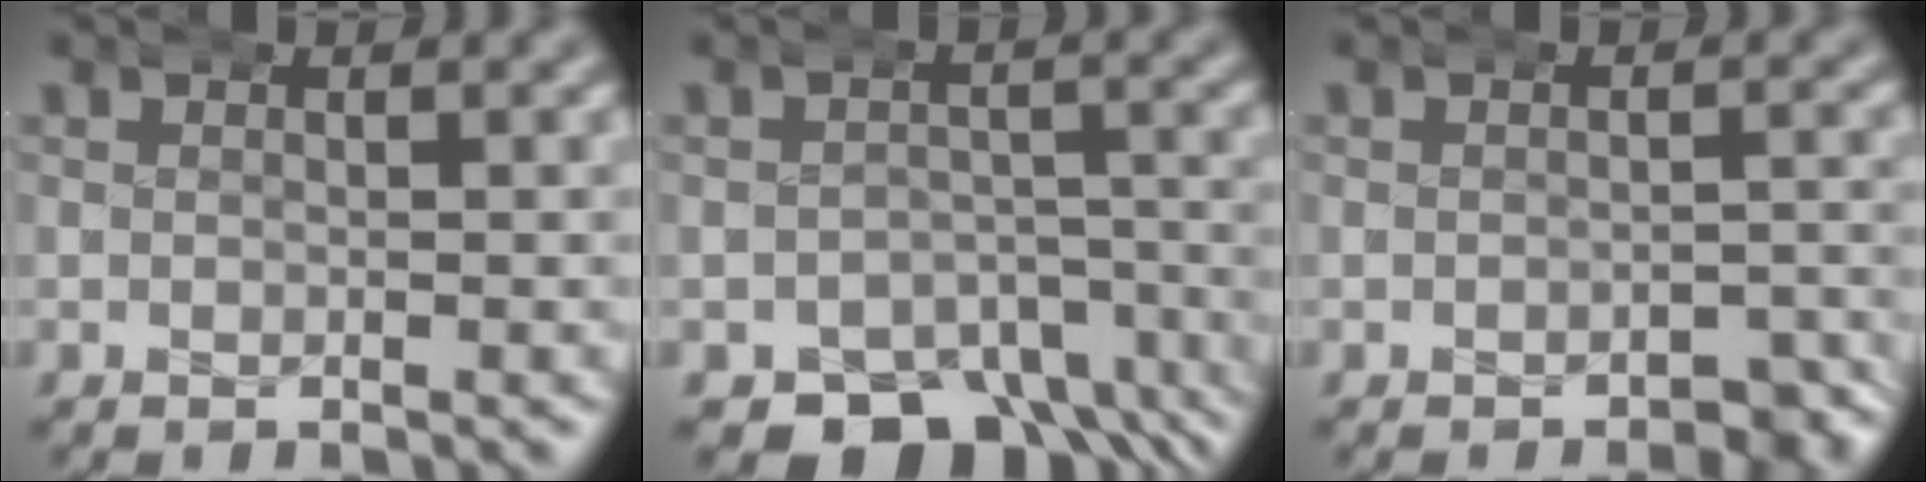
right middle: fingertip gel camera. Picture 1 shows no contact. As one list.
[{"total": 8.6, "force": [-6.3, 4.8, 3.3], "torque": [-0.045, -0.027, -0.091]}, {"total": 2.9, "force": [-2.5, 1.0, 1.1], "torque": [-0.015, 0.002, -0.042]}]